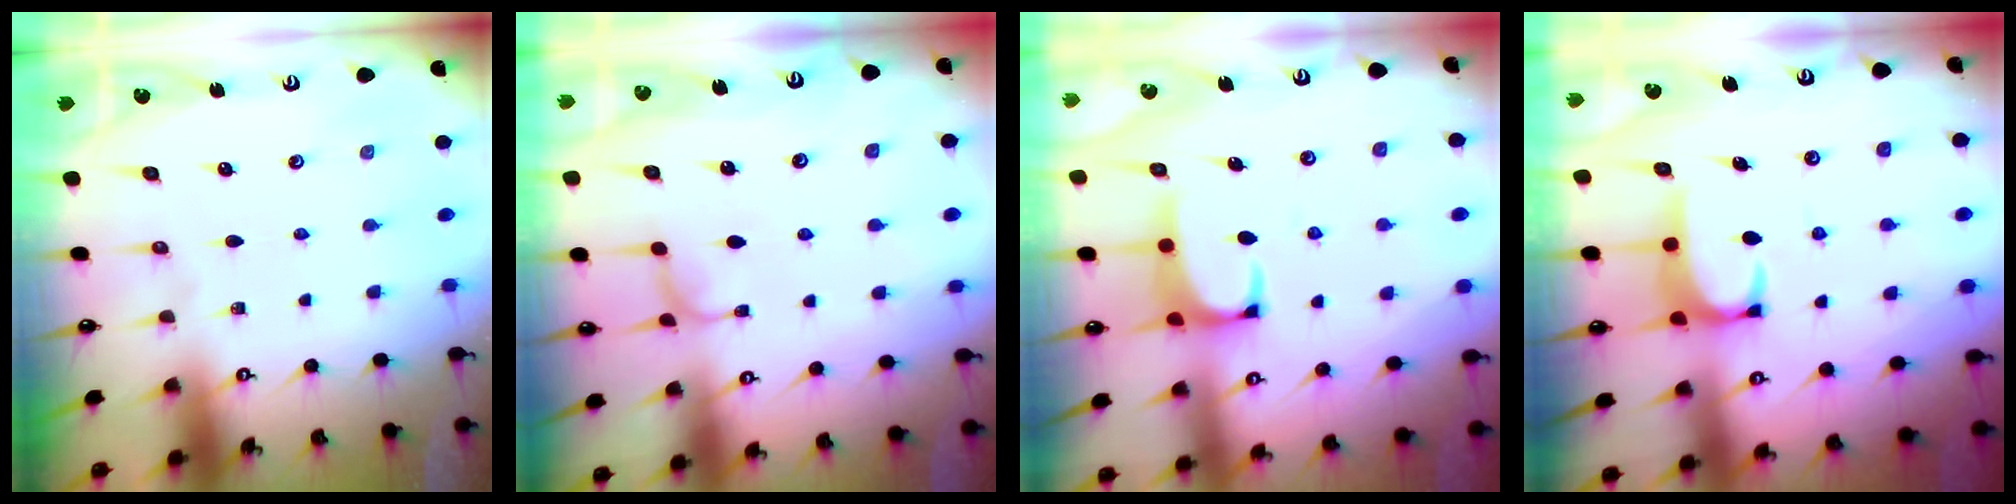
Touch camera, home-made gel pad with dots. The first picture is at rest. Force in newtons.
{"total": 1.1, "press": 0.9, "slide": 0.5}
{"total": 1.2, "press": 1.1, "slide": 0.5}
{"total": 2.4, "press": 2.3, "slide": 0.7}